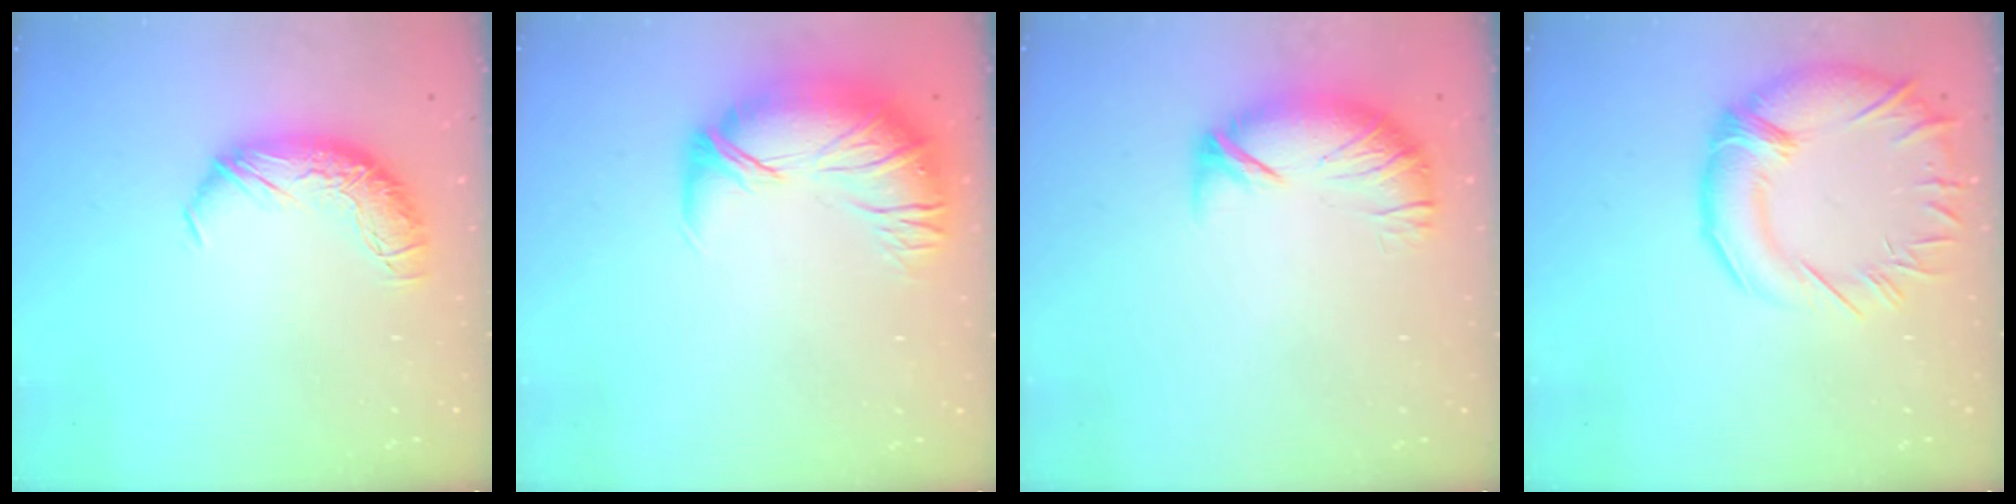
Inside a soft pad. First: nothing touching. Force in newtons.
{"total": 3.5, "press": 1.5, "slide": 3.2}
{"total": 4.5, "press": 4.0, "slide": 2.1}
{"total": 7.7, "press": 6.9, "slide": 3.4}